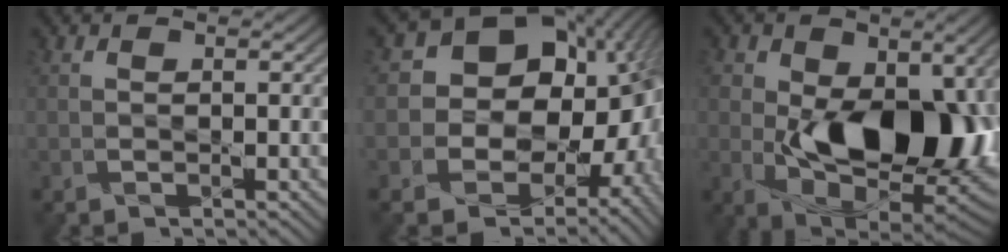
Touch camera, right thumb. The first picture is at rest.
{"total": 18.0, "force": [0.7, 14.5, 10.5], "torque": [-0.156, -0.012, 0.019]}
{"total": 15.2, "force": [-0.9, 9.6, 11.8], "torque": [-0.171, -0.024, -0.004]}